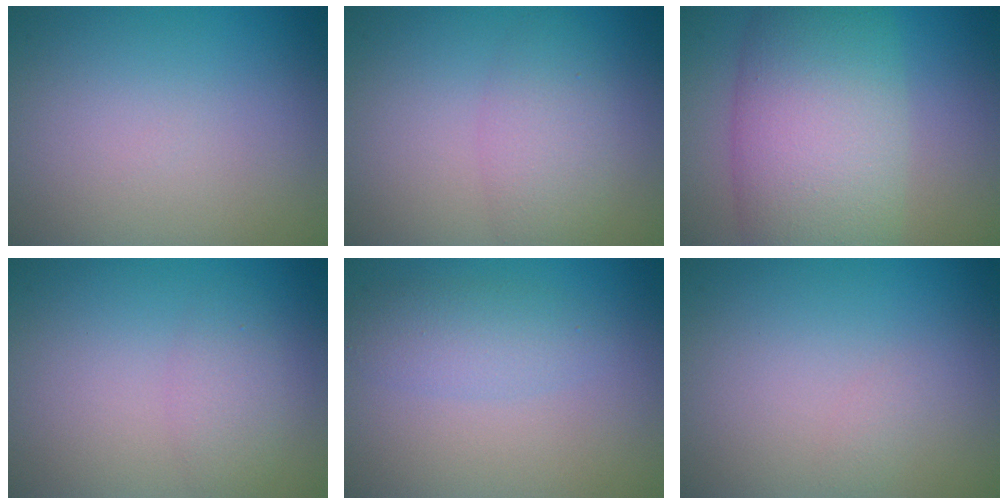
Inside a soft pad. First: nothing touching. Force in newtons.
{"total": 2.4, "press": 2.4, "slide": 0.2}
{"total": 11.0, "press": 11.0, "slide": 0.5}
{"total": 2.1, "press": 2.1, "slide": 0.1}
{"total": 2.4, "press": 2.4, "slide": 0.3}
{"total": 0.6, "press": 0.6, "slide": 0.0}